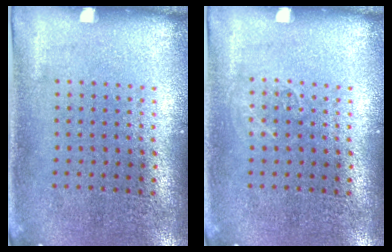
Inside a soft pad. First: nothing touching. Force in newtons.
{"total": 0.8, "press": 0.8, "slide": 0.0}